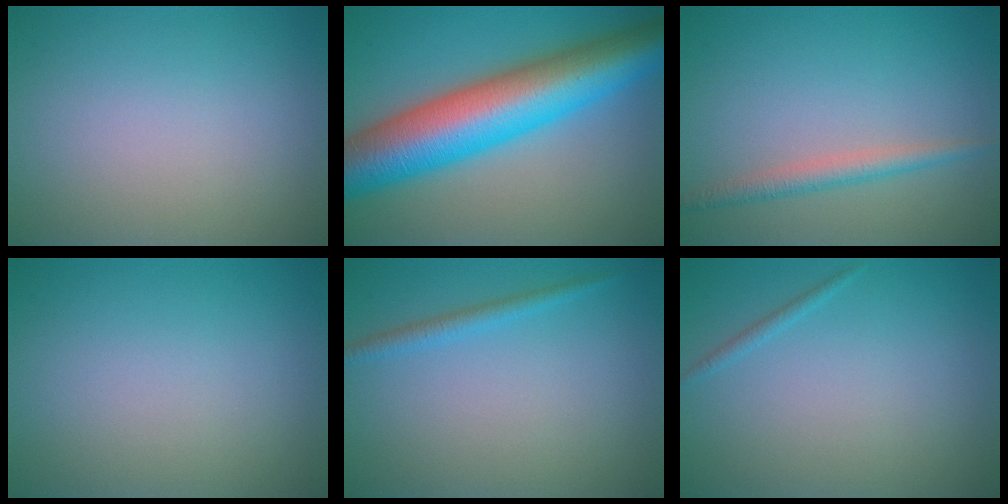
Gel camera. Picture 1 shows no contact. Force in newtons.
{"total": 13.1, "press": 13.1, "slide": 0.2}
{"total": 2.1, "press": 2.1, "slide": 0.0}
{"total": 0.0}
{"total": 1.5, "press": 1.5, "slide": 0.1}
{"total": 0.6, "press": 0.6, "slide": 0.1}